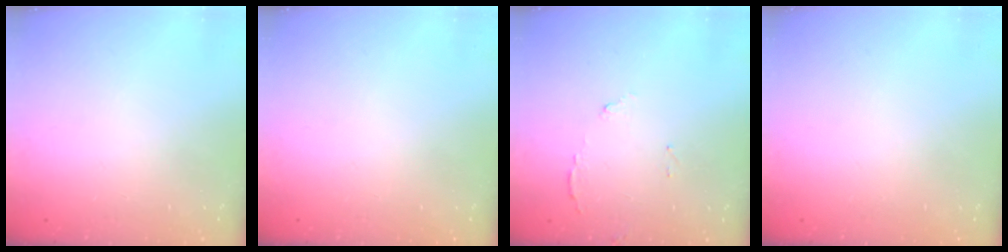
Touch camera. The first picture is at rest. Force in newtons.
{"total": 0.0}
{"total": 8.5, "press": 8.5, "slide": 0.5}
{"total": 0.0}